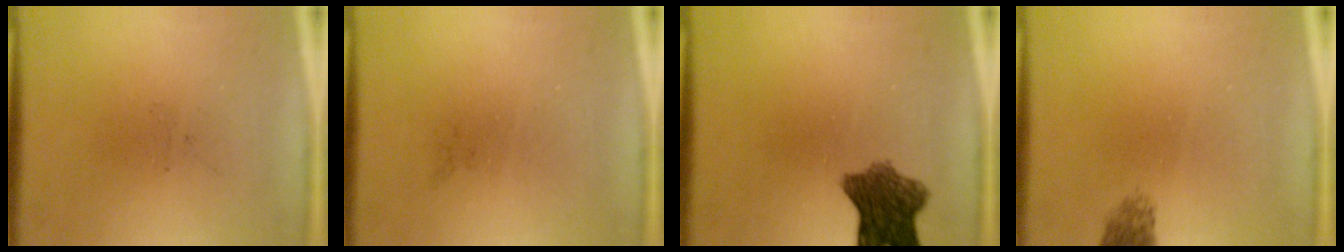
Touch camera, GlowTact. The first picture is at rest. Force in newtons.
{"total": 0.0}
{"total": 7.9}
{"total": 2.1}